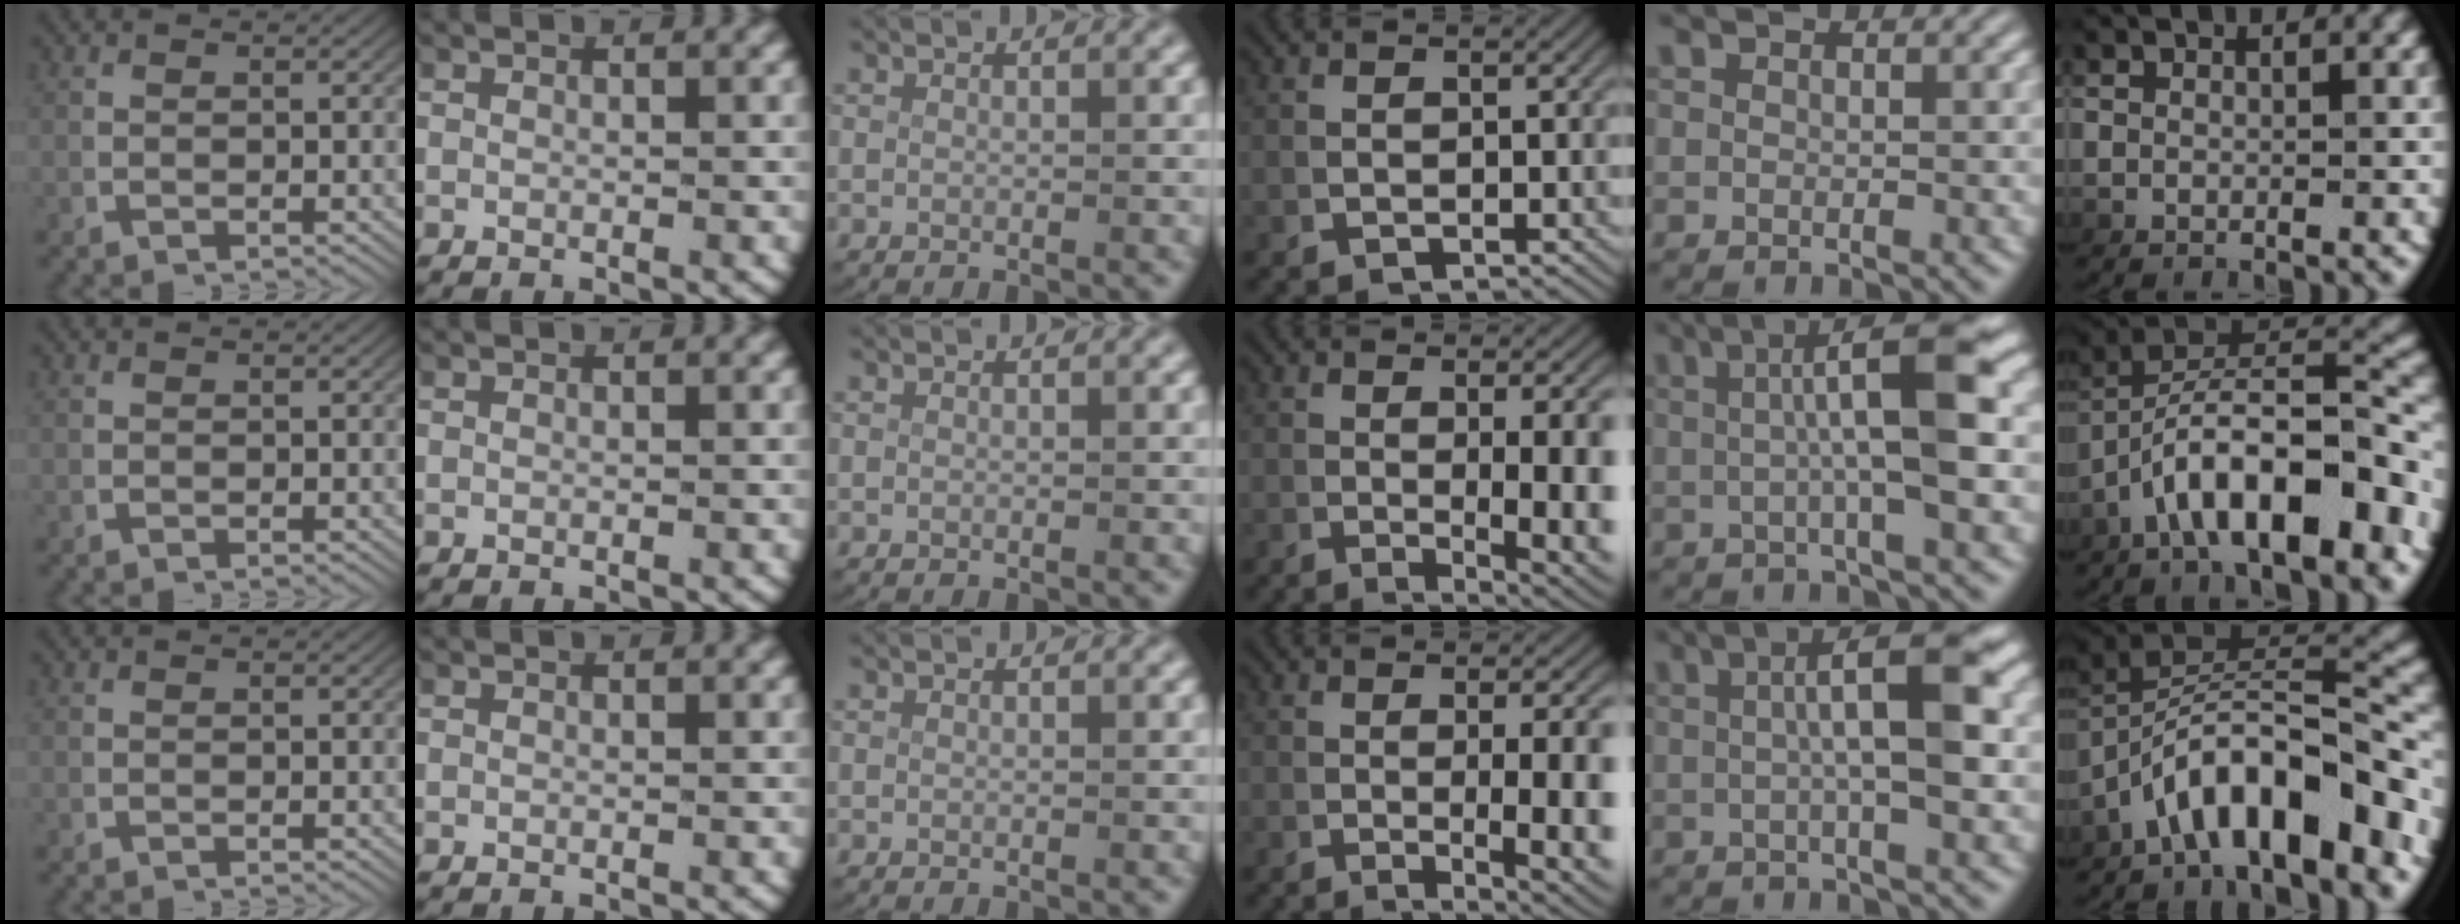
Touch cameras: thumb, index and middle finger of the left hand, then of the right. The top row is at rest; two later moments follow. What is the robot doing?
{"motion": "lift_and_place", "object": "ribbon"}